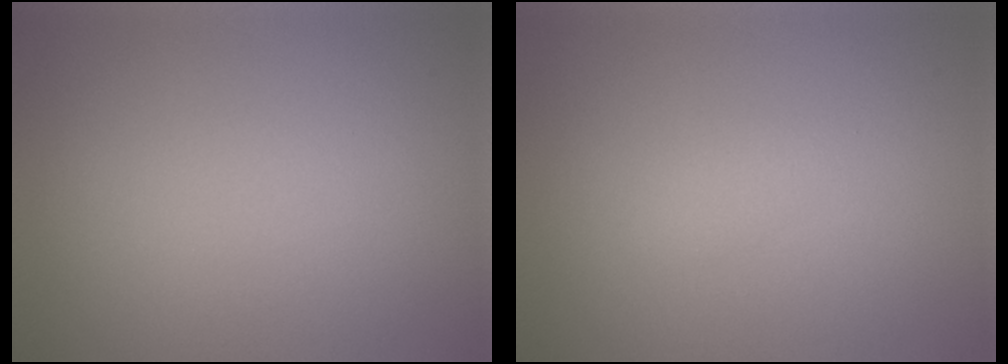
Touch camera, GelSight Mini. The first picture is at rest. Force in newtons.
{"total": 0.7, "press": 0.7, "slide": 0.1}